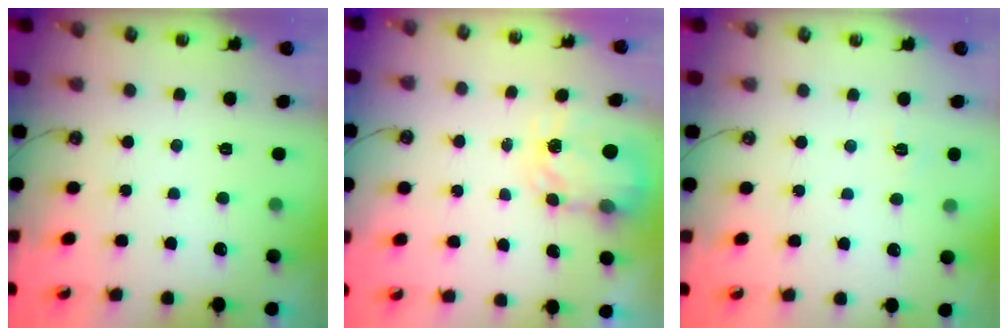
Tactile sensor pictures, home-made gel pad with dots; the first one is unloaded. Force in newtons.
{"total": 4.3, "press": 4.2, "slide": 0.4}
{"total": 4.1, "press": 4.1, "slide": 0.6}